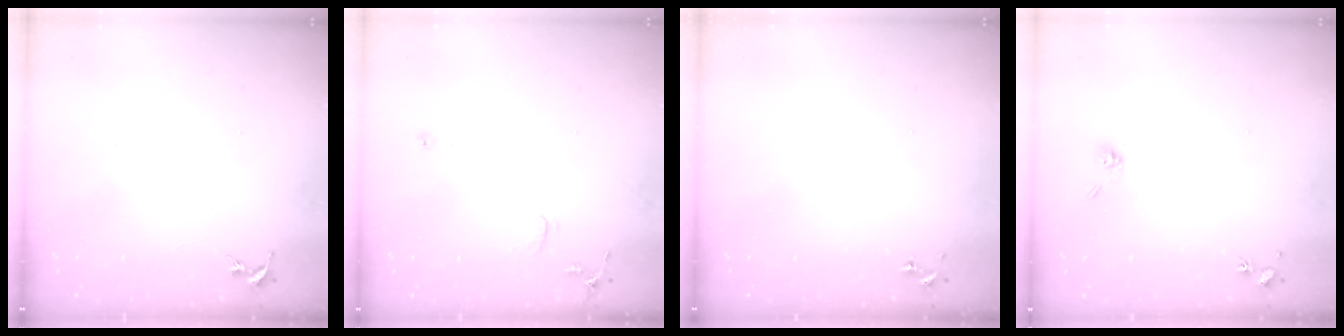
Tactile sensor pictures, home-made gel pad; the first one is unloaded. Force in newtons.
{"total": 6.9, "press": 6.9, "slide": 0.7}
{"total": 0.0}
{"total": 4.4, "press": 3.9, "slide": 2.1}